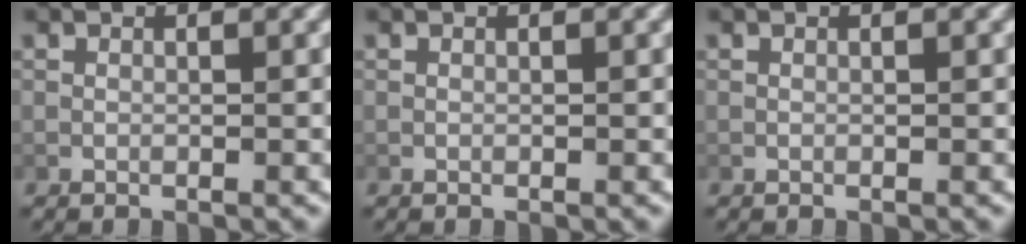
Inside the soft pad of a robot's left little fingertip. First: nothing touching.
{"total": 0.0}
{"total": 0.0}